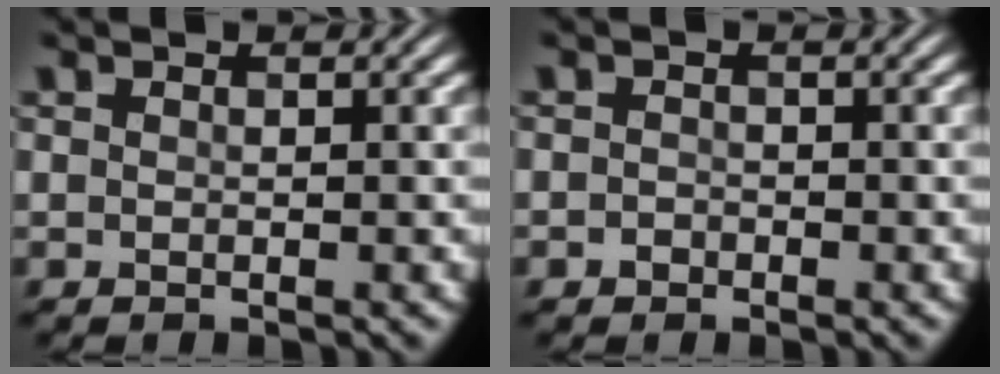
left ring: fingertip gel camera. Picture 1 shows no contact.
{"total": 0.8, "force": [-0.4, 0.7, 0.2], "torque": [0.000, -0.002, -0.009]}